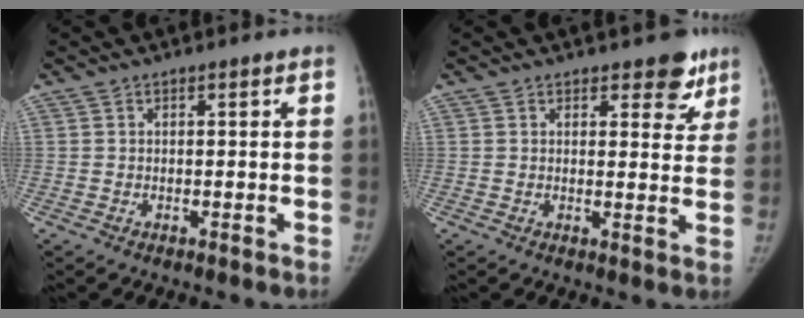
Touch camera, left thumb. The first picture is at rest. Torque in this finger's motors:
{"motor_torque": [0.21, -0.13, 0.79, -0.56, 0.11]}